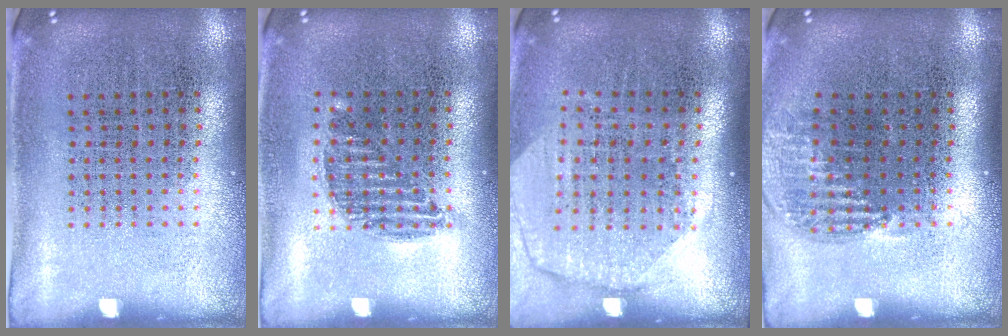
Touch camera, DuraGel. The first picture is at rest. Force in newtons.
{"total": 0.9, "press": 0.8, "slide": 0.4}
{"total": 1.9, "press": 1.6, "slide": 1.0}
{"total": 0.9, "press": 0.9, "slide": 0.2}